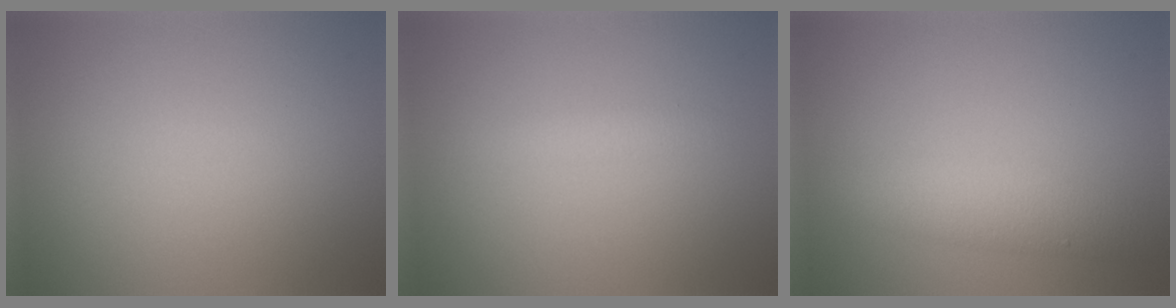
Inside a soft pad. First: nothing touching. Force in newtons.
{"total": 1.0, "press": 1.0, "slide": 0.0}
{"total": 4.0, "press": 4.0, "slide": 0.1}